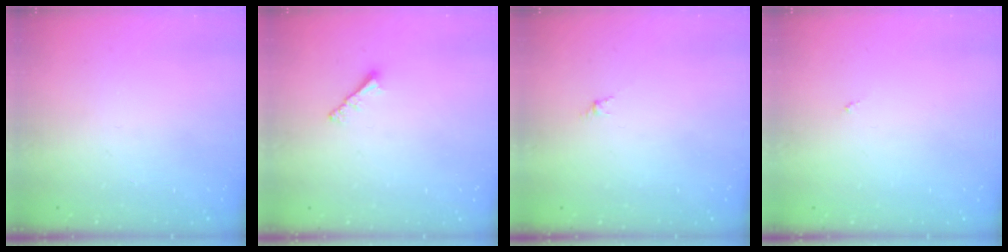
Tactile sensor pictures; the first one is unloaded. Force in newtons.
{"total": 1.9, "press": 1.8, "slide": 0.5}
{"total": 1.1, "press": 1.0, "slide": 0.5}
{"total": 0.0}